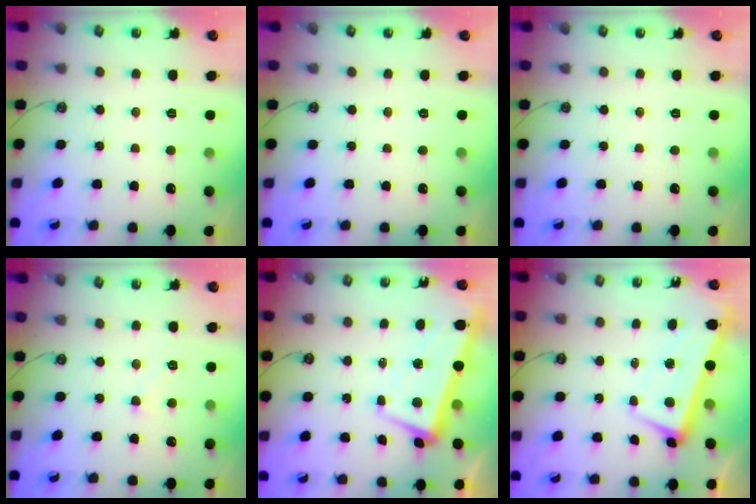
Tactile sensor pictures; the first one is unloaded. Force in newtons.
{"total": 0.0}
{"total": 0.0}
{"total": 1.9, "press": 1.8, "slide": 0.6}
{"total": 1.7, "press": 1.0, "slide": 1.4}
{"total": 2.0, "press": 1.1, "slide": 1.7}